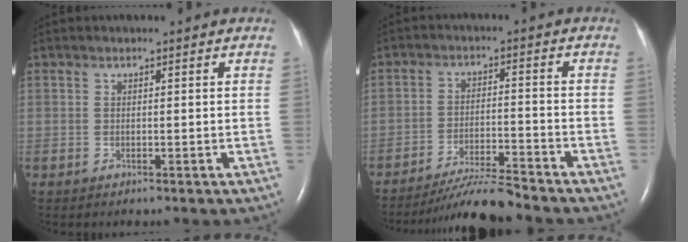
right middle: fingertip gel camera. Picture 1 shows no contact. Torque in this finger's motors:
{"motor_torque": [-0.14, -0.44, 0.05, 0.03]}